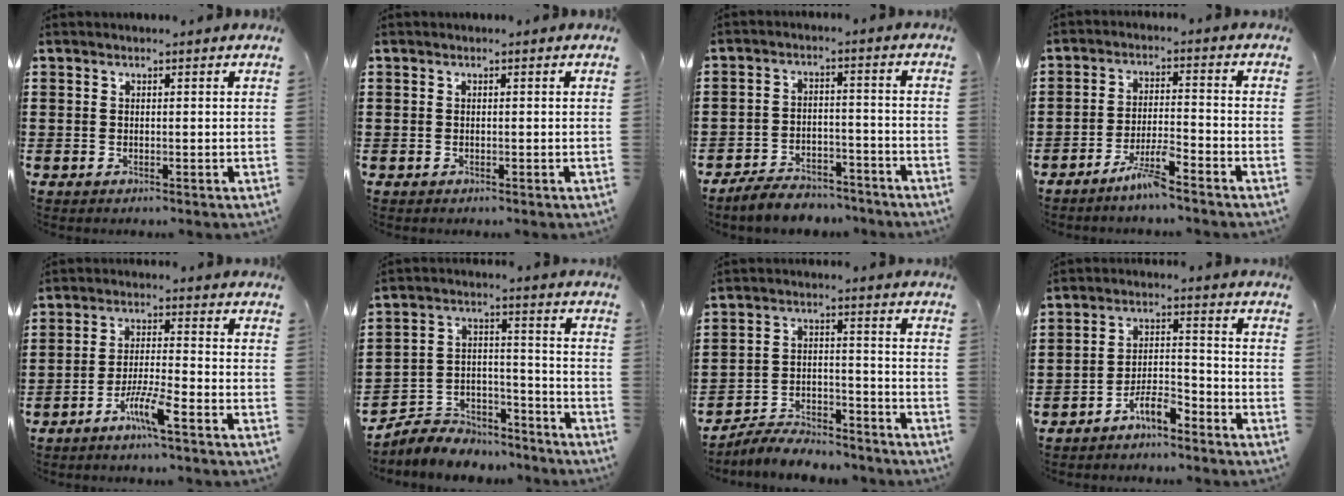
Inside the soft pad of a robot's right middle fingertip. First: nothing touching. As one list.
[{"total": 0.0}, {"total": 5.4, "force": [-5.2, 1.1, 1.0], "torque": [-0.021, 0.012, -0.105]}, {"total": 5.2, "force": [-4.2, 0.2, 3.0], "torque": [-0.064, -0.004, -0.081]}, {"total": 5.6, "force": [-3.7, 0.4, 4.2], "torque": [-0.080, -0.004, -0.069]}, {"total": 6.6, "force": [-6.3, 1.9, 0.1], "torque": [-0.012, 0.012, -0.130]}, {"total": 6.1, "force": [-6.0, 0.8, 0.8], "torque": [-0.016, 0.010, -0.120]}, {"total": 5.3, "force": [-4.7, 1.1, 2.2], "torque": [-0.050, 0.006, -0.097]}]